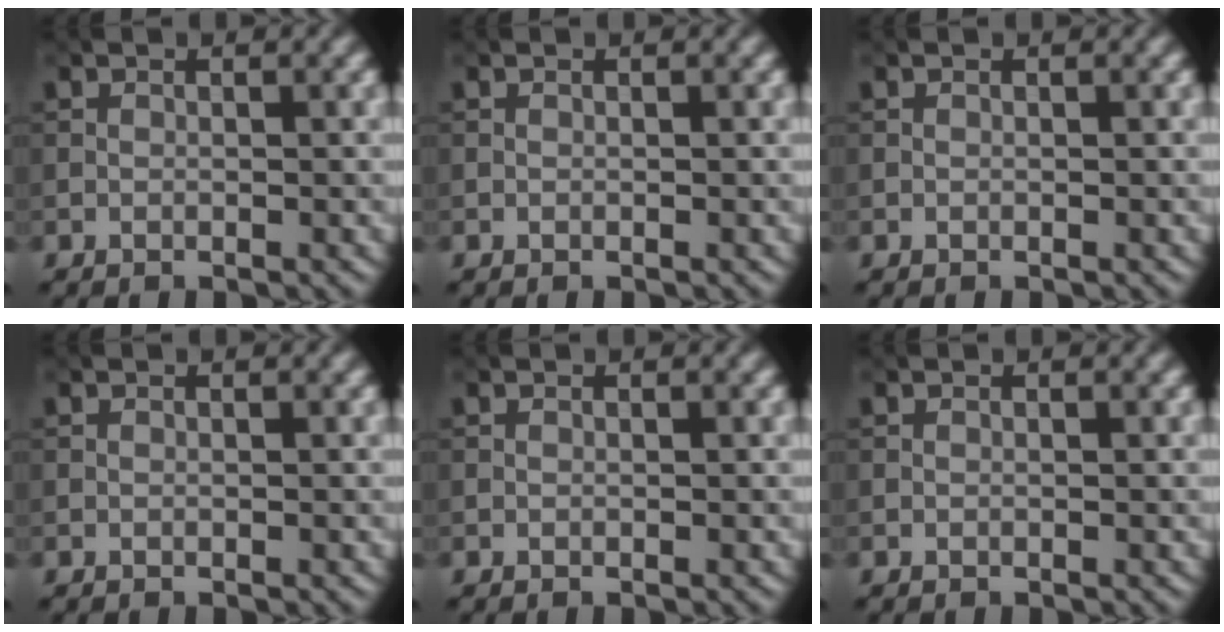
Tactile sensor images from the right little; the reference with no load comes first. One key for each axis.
{"total": 0.0}
{"total": 0.0}
{"total": 0.0}
{"total": 0.0}
{"total": 0.0}